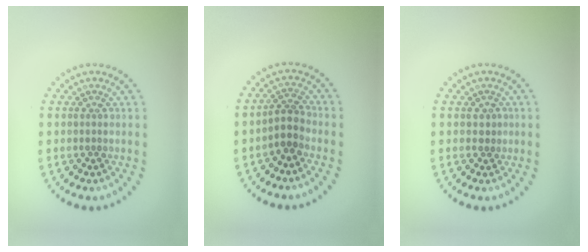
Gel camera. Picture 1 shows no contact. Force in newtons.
{"total": 2.2, "press": 1.8, "slide": 1.3}
{"total": 0.9, "press": 0.8, "slide": 0.5}